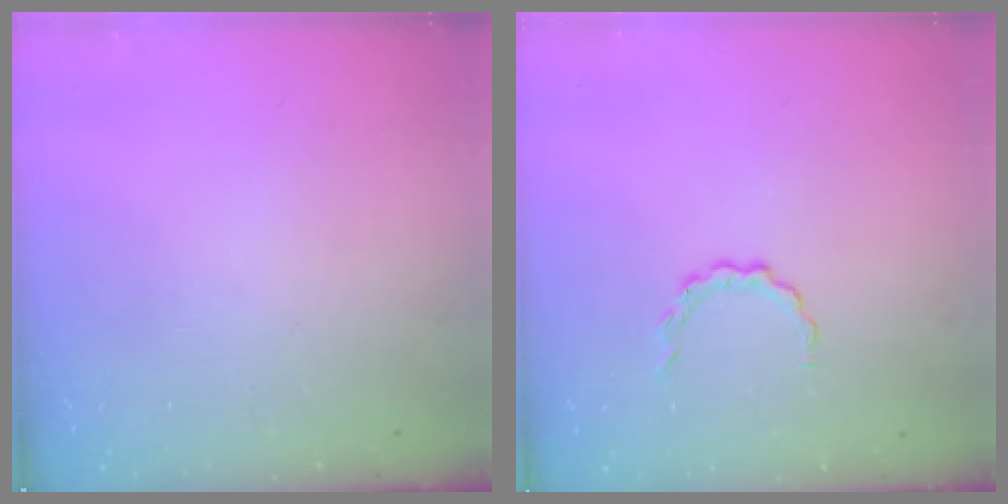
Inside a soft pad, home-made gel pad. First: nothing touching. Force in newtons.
{"total": 3.9, "press": 3.7, "slide": 1.2}